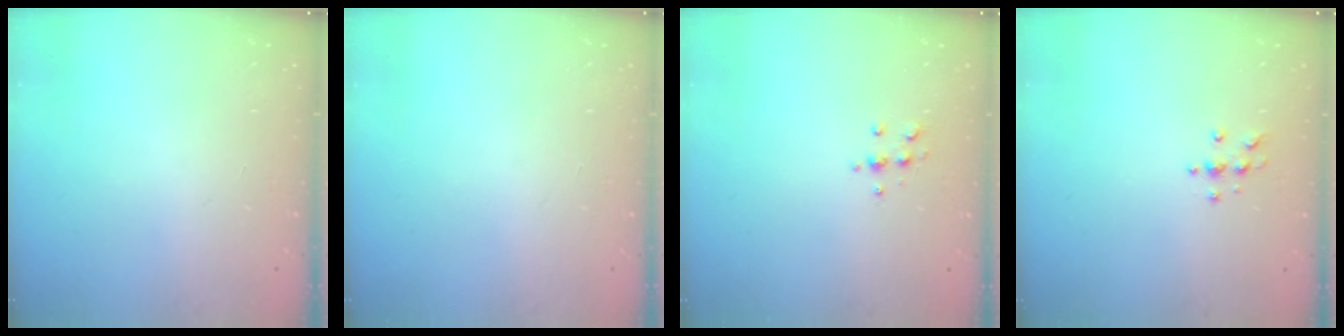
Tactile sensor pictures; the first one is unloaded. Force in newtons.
{"total": 0.0}
{"total": 5.4, "press": 5.2, "slide": 1.4}
{"total": 4.0, "press": 4.0, "slide": 0.5}